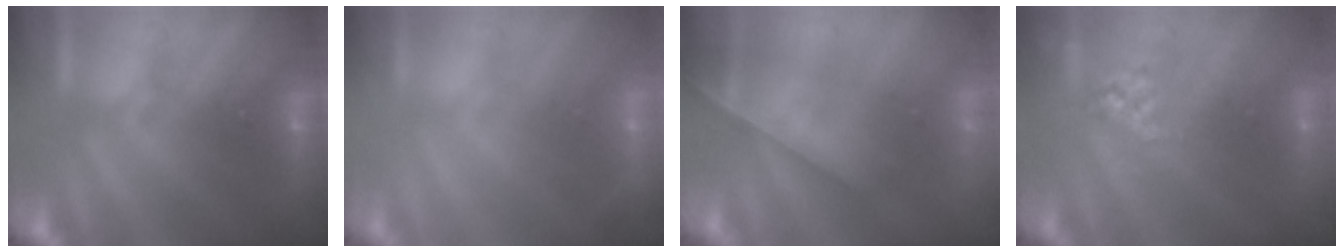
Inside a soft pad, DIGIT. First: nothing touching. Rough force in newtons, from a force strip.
{"total": 2.0}
{"total": 4.4}
{"total": 2.6}